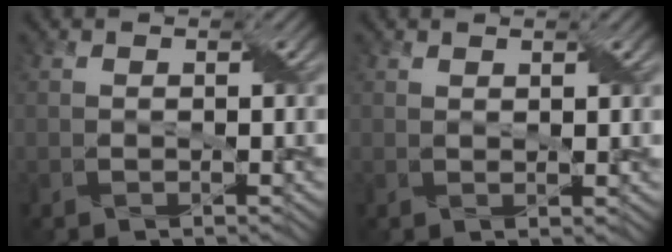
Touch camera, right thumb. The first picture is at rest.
{"total": 1.2, "force": [0.9, -0.5, 0.5], "torque": [-0.009, -0.002, 0.025]}